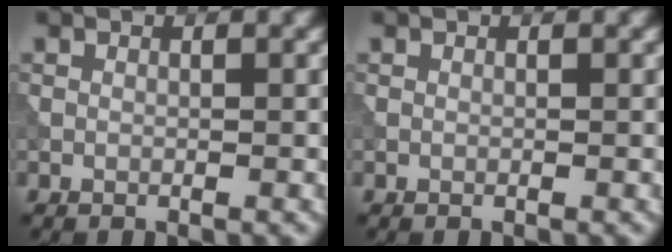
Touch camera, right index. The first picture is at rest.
{"total": 0.0}